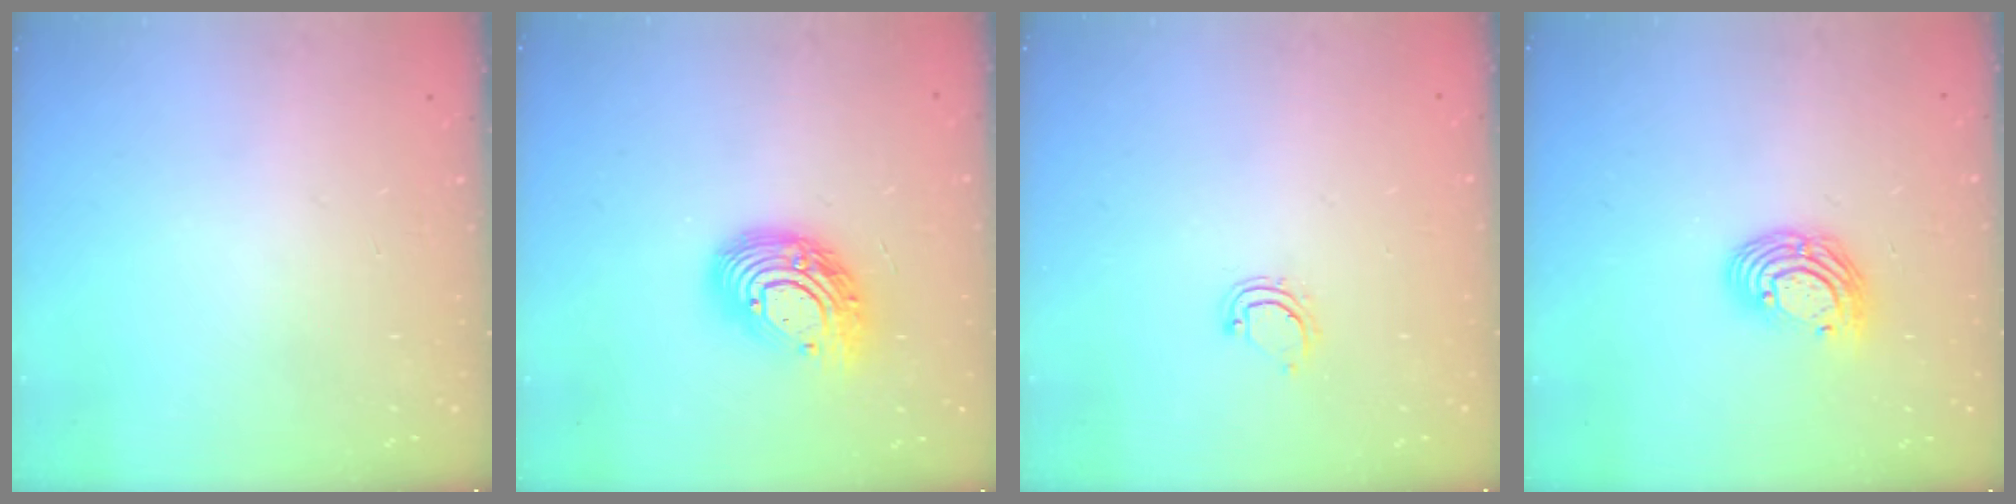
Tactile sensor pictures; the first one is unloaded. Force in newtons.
{"total": 14.3, "press": 14.2, "slide": 1.3}
{"total": 4.2, "press": 4.2, "slide": 0.4}
{"total": 9.5, "press": 9.4, "slide": 1.7}